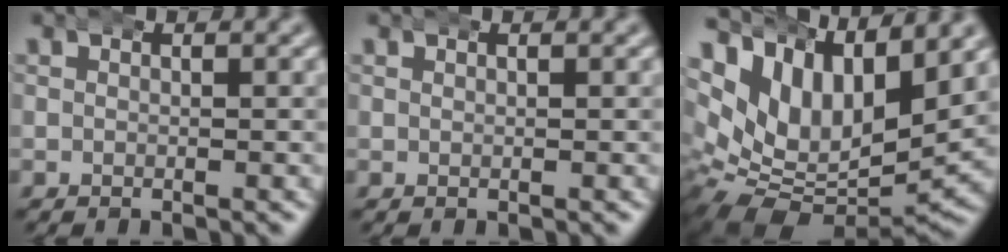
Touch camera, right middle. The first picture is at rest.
{"total": 0.0}
{"total": 11.9, "force": [1.5, 8.9, 7.7], "torque": [-0.162, -0.032, 0.028]}